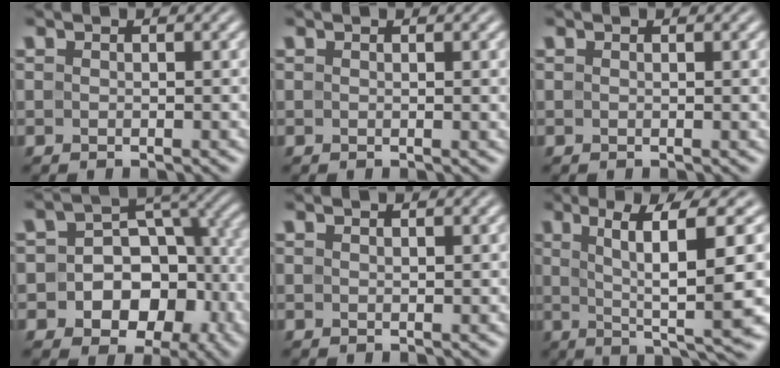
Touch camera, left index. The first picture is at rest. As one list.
[{"total": 1.3, "force": [0.3, 0.3, 1.2], "torque": [-0.012, 0.003, 0.003]}, {"total": 0.7, "force": [0.2, 0.2, 0.7], "torque": [-0.006, 0.004, 0.002]}, {"total": 10.5, "force": [-3.0, 8.0, 6.1], "torque": [-0.061, 0.003, -0.057]}, {"total": 0.6, "force": [0.4, 0.1, 0.5], "torque": [-0.004, 0.004, 0.007]}, {"total": 11.4, "force": [1.6, 2.2, 11.0], "torque": [-0.162, 0.008, 0.033]}]